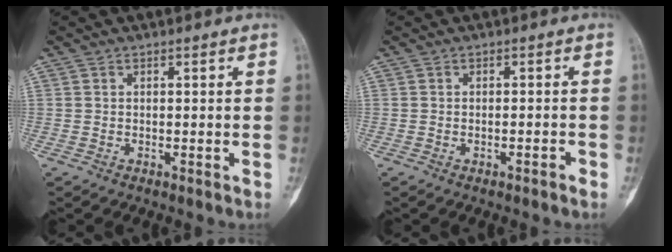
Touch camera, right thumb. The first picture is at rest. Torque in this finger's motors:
{"motor_torque": [-0.54, -0.18, -0.31, 0.13, -0.11]}